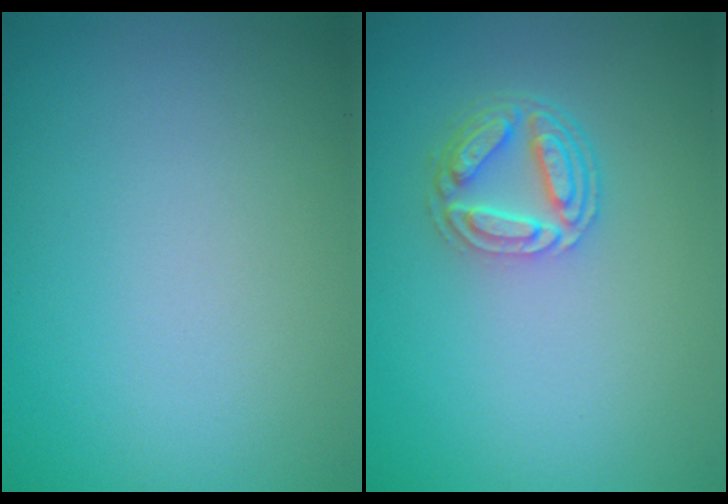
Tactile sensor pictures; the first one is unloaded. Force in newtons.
{"total": 4.0, "press": 3.1, "slide": 2.6}